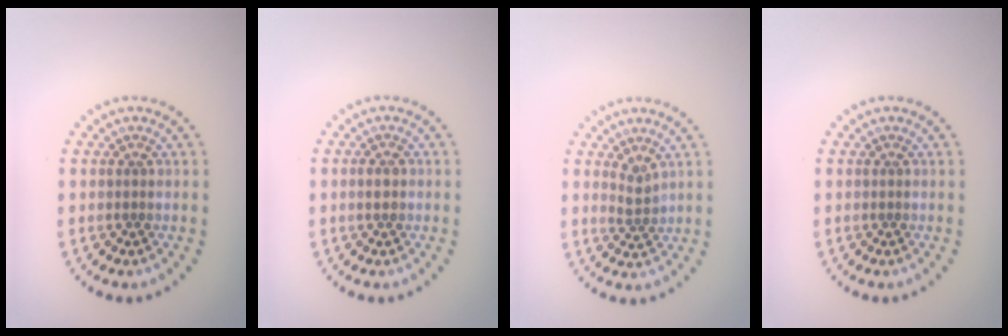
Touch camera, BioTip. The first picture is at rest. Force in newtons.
{"total": 1.1, "press": 1.1, "slide": 0.1}
{"total": 1.6, "press": 1.2, "slide": 1.1}
{"total": 0.0}